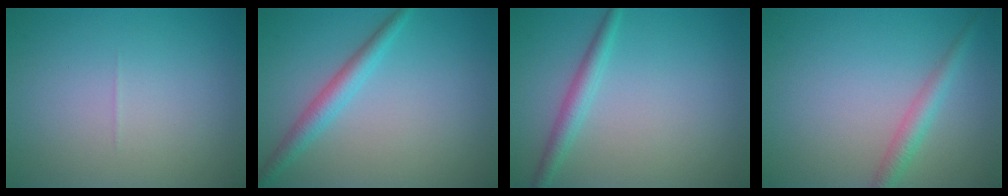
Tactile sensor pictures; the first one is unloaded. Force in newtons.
{"total": 2.7, "press": 2.7, "slide": 0.0}
{"total": 2.1, "press": 2.1, "slide": 0.1}
{"total": 2.2, "press": 2.2, "slide": 0.1}